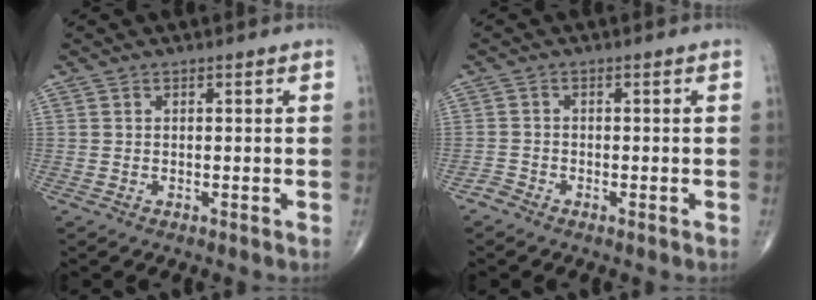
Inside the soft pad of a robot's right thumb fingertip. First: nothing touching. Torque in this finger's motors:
{"motor_torque": [1.36, 1.15, -0.06, -0.19, -0.03]}